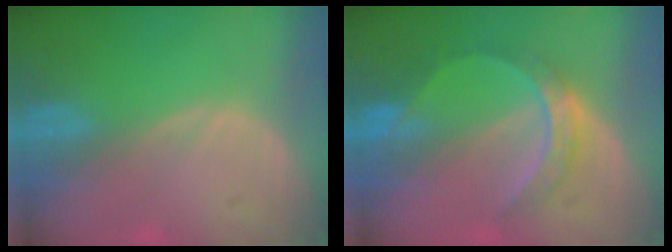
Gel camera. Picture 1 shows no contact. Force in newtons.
{"total": 6.0, "press": 5.8, "slide": 1.4}